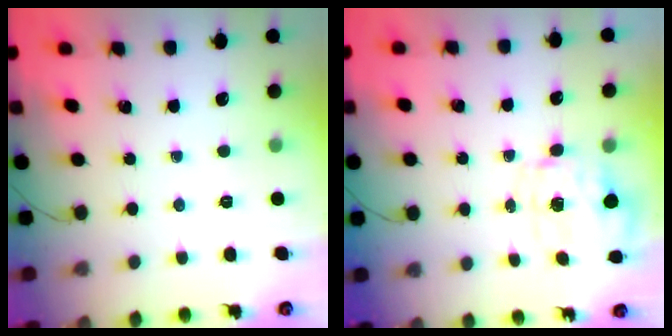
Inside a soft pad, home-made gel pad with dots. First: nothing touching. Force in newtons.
{"total": 2.9, "press": 2.7, "slide": 0.9}